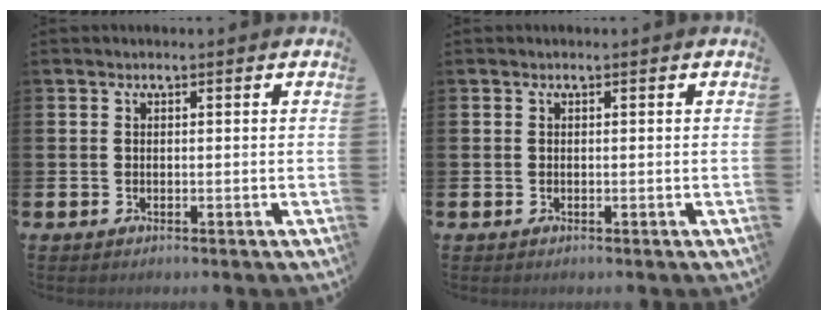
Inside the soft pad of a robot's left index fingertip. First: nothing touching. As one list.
[{"total": 0.0}]